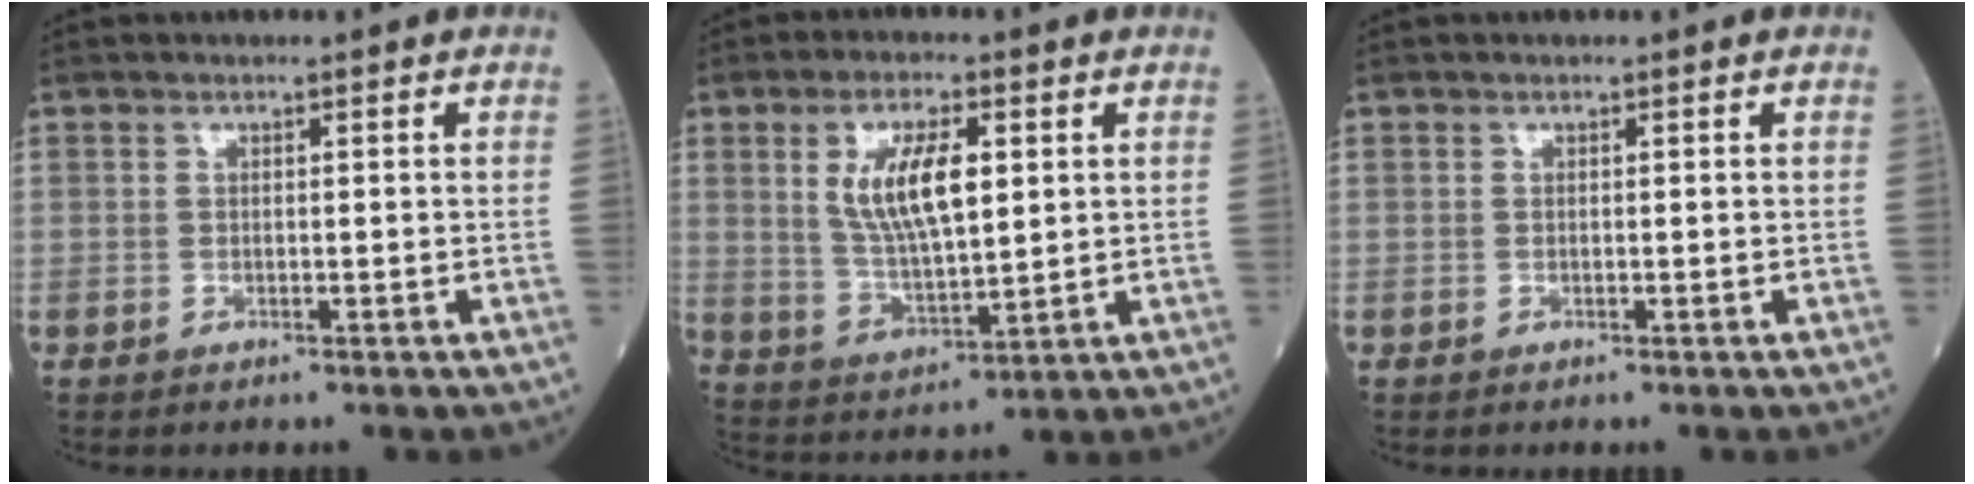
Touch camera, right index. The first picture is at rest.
{"total": 10.2, "force": [2.8, 3.2, 9.3], "torque": [-0.187, 0.002, 0.058]}
{"total": 0.0}